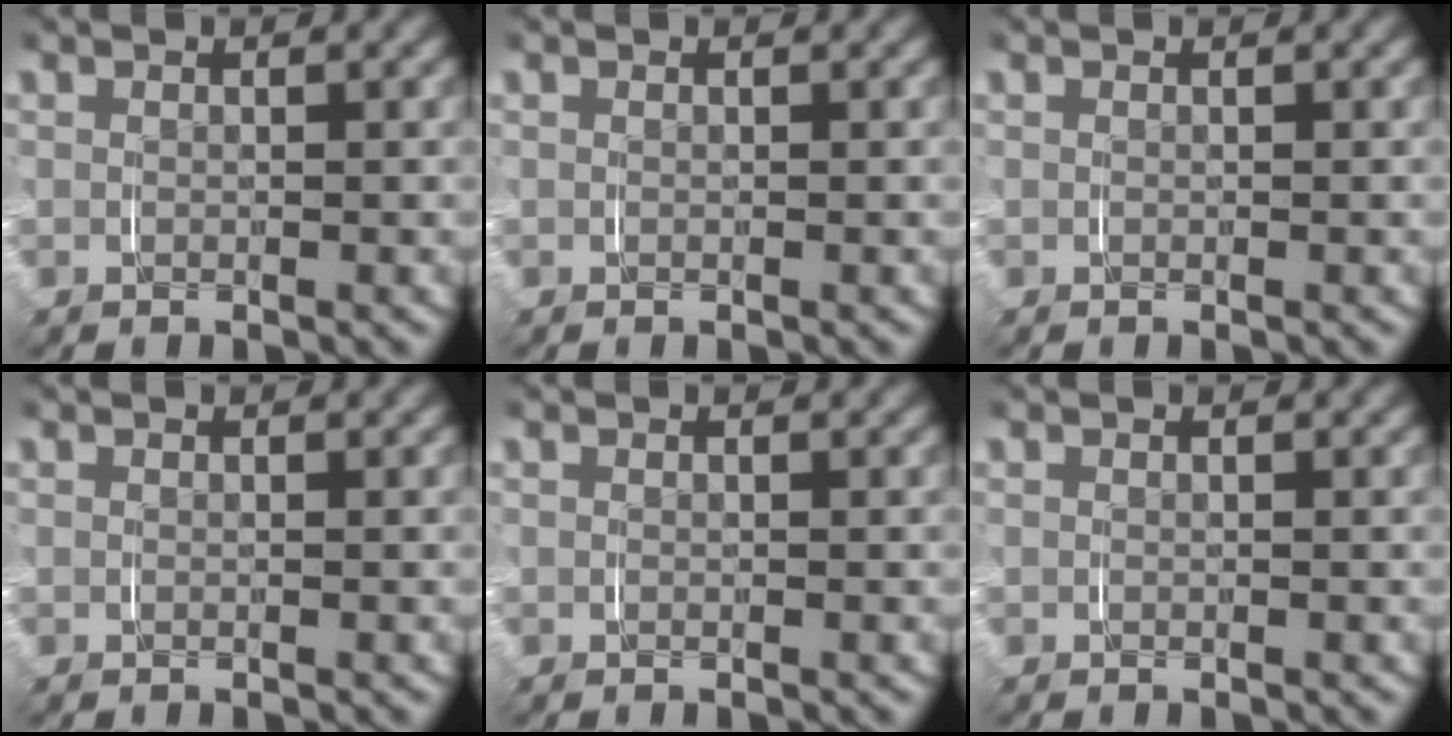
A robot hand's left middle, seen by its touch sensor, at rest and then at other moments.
{"total": 0.0}
{"total": 0.0}
{"total": 0.0}
{"total": 0.0}
{"total": 0.0}